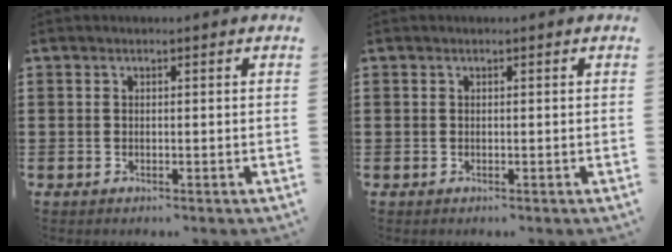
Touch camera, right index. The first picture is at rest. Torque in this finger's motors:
{"motor_torque": [-0.04, 0.03, 0.00, -0.01]}